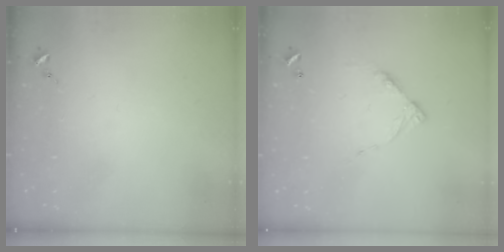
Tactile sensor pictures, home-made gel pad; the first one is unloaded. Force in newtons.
{"total": 8.8, "press": 8.8, "slide": 0.5}